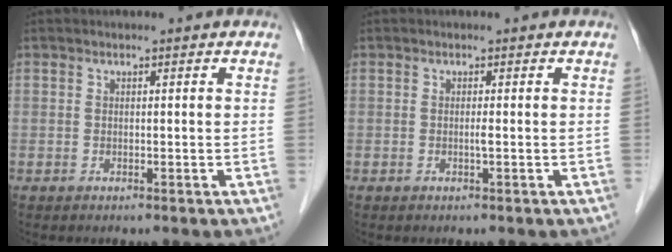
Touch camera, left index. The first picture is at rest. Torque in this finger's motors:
{"motor_torque": [0.19, 0.02, 0.00, 0.01]}